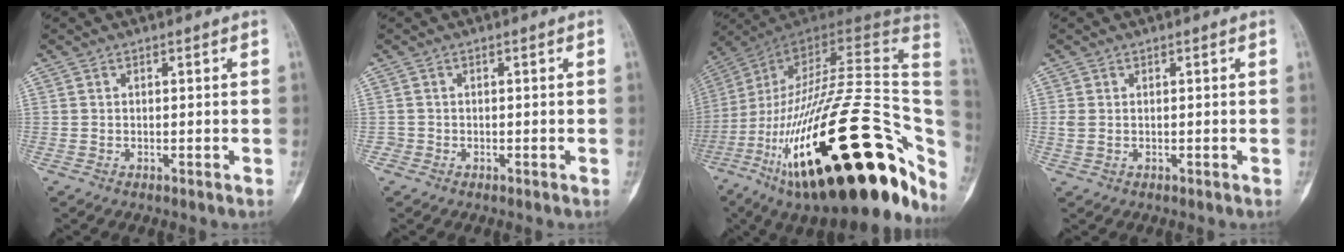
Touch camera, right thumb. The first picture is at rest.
{"total": 0.9, "force": [-0.4, 0.8, -0.1], "torque": [0.003, 0.005, -0.012]}
{"total": 46.4, "force": [-15.0, 17.6, 40.2], "torque": [-0.580, 0.051, -0.239]}
{"total": 1.8, "force": [0.0, 1.3, 1.3], "torque": [-0.039, 0.001, 0.000]}